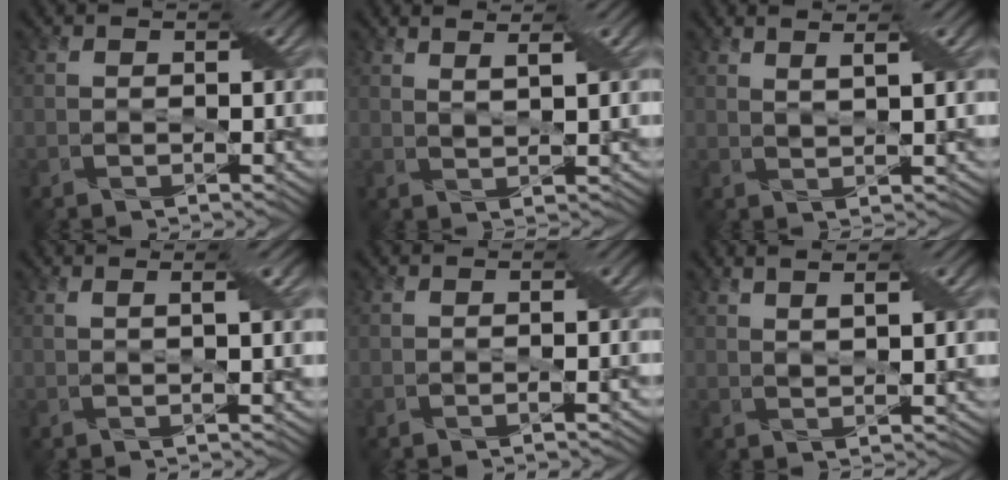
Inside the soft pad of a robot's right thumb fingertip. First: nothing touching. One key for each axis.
{"total": 2.6, "fx": 1.8, "fy": 0.2, "fz": 1.9, "tx": -0.030, "ty": -0.002, "tz": 0.035}
{"total": 2.8, "fx": 1.7, "fy": 0.3, "fz": 2.2, "tx": -0.032, "ty": -0.002, "tz": 0.033}
{"total": 3.1, "fx": 0.7, "fy": 0.3, "fz": 3.0, "tx": -0.047, "ty": 0.013, "tz": 0.007}
{"total": 0.6, "fx": -0.4, "fy": -0.1, "fz": 0.5, "tx": -0.008, "ty": 0.004, "tz": -0.006}
{"total": 3.1, "fx": 1.8, "fy": 0.5, "fz": 2.5, "tx": -0.033, "ty": 0.001, "tz": 0.027}